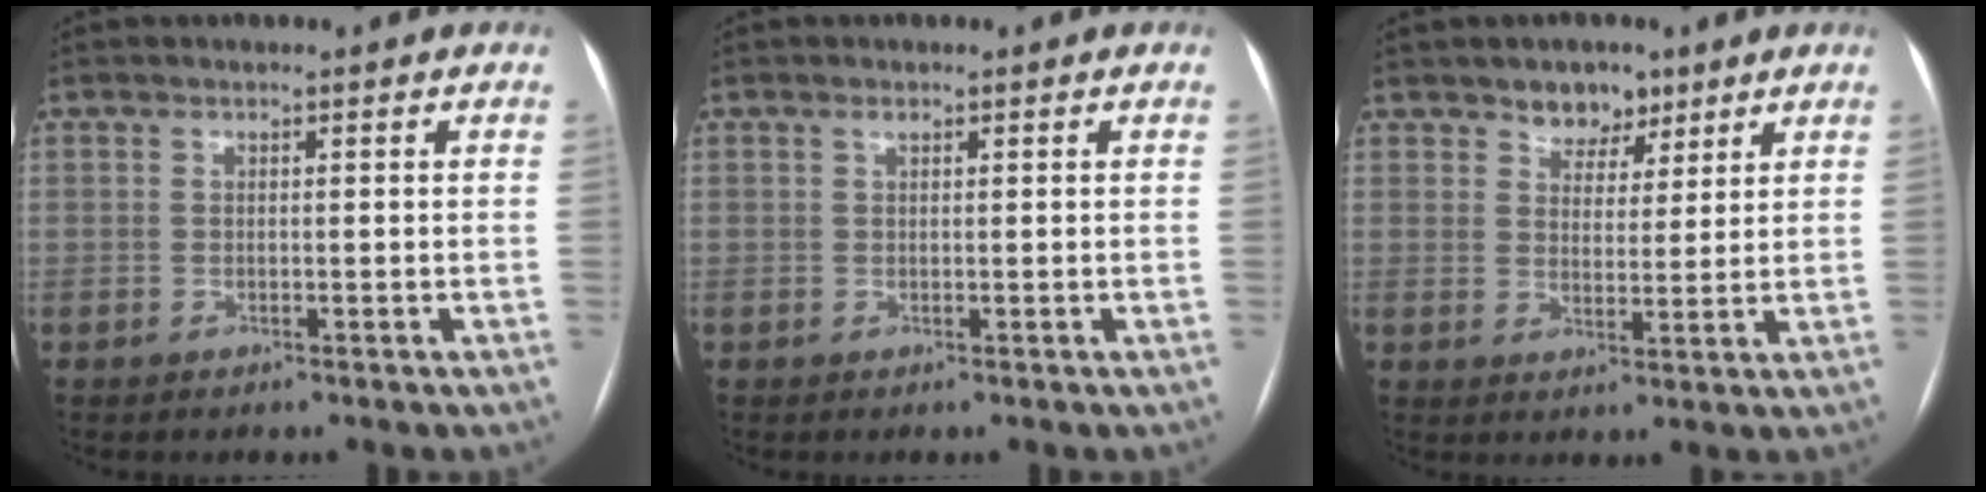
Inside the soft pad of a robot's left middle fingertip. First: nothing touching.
{"total": 0.6, "force": [0.4, 0.2, 0.4], "torque": [-0.010, 0.002, 0.007]}
{"total": 5.0, "force": [3.6, 3.1, 1.6], "torque": [-0.014, 0.003, 0.058]}